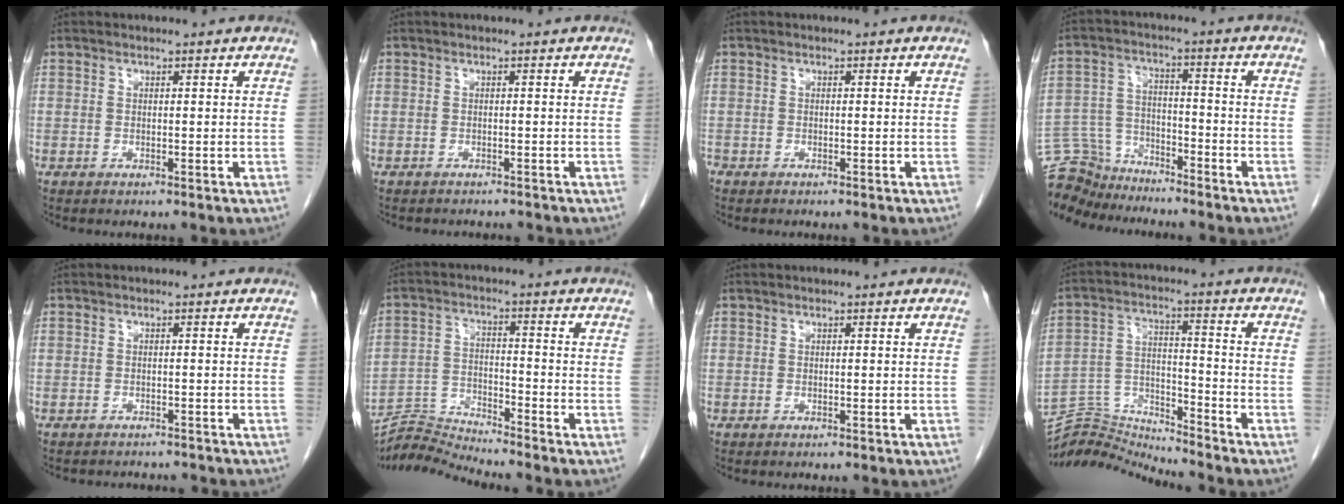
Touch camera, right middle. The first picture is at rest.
{"total": 3.7, "force": [-3.4, 1.0, 1.1], "torque": [-0.019, -0.005, -0.039]}
{"total": 0.6, "force": [-0.5, 0.3, 0.1], "torque": [-0.006, 0.000, -0.012]}
{"total": 9.7, "force": [-9.3, 2.6, 0.1], "torque": [-0.009, 0.019, -0.174]}
{"total": 5.9, "force": [-5.5, 1.7, 1.4], "torque": [-0.017, -0.003, -0.063]}
{"total": 7.0, "force": [-6.5, -2.3, -1.2], "torque": [0.011, 0.002, -0.122]}
{"total": 0.0}
{"total": 9.5, "force": [-9.2, -1.5, -1.6], "torque": [0.024, 0.037, -0.169]}